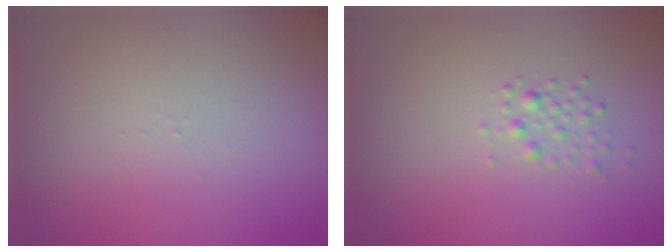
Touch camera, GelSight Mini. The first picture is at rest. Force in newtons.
{"total": 1.2, "press": 1.2, "slide": 0.0}